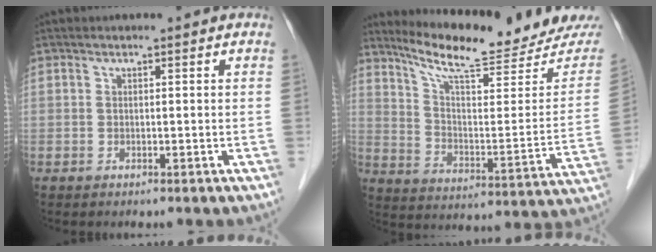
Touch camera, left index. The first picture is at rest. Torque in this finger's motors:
{"motor_torque": [-0.09, -0.09, 0.09, 0.07]}